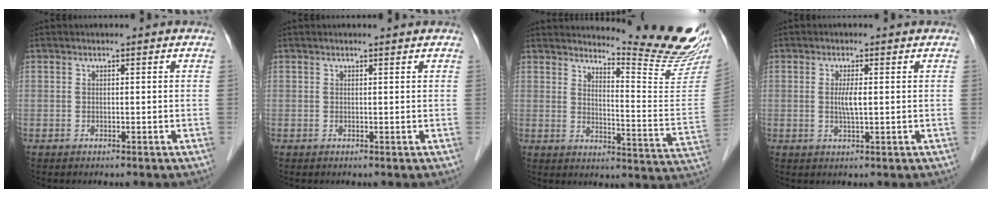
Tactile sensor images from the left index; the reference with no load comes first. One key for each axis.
{"total": 0.8, "fx": 0.8, "fy": -0.1, "fz": 0.2, "tx": -0.010, "ty": 0.003, "tz": 0.012}
{"total": 16.1, "fx": 15.4, "fy": -1.0, "fz": 4.8, "tx": -0.071, "ty": -0.126, "tz": 0.183}
{"total": 2.4, "fx": 0.2, "fy": 0.1, "fz": 2.4, "tx": -0.050, "ty": -0.002, "tz": 0.004}